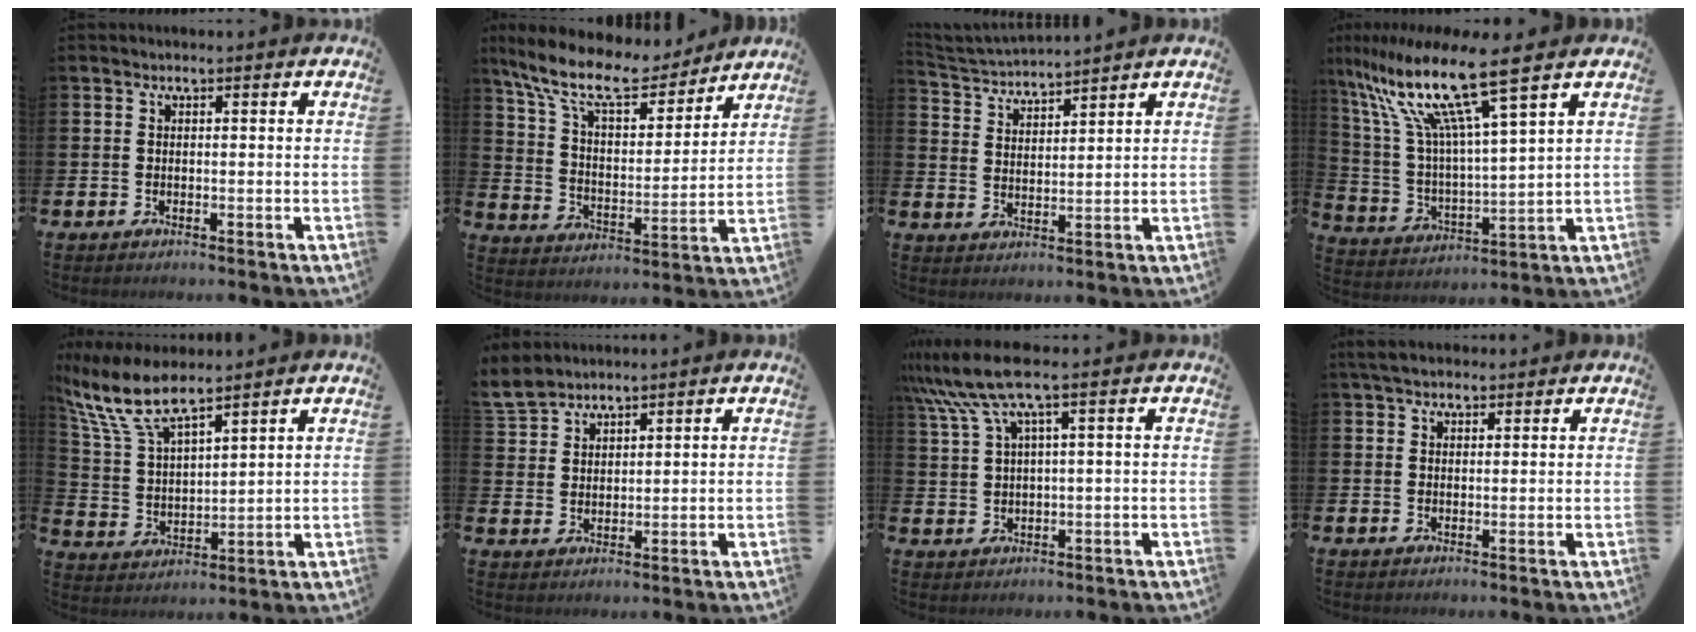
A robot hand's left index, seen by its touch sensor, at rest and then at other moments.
{"total": 11.7, "force": [10.2, 3.4, 4.6], "torque": [-0.127, -0.058, 0.179]}
{"total": 3.8, "force": [3.8, -0.1, 0.0], "torque": [-0.019, -0.025, 0.065]}
{"total": 13.3, "force": [9.4, 1.5, 9.2], "torque": [-0.215, -0.059, 0.149]}
{"total": 8.9, "force": [7.5, 2.1, 4.3], "torque": [-0.116, -0.027, 0.136]}
{"total": 4.6, "force": [4.4, 1.2, 0.4], "torque": [-0.021, -0.017, 0.083]}
{"total": 7.1, "force": [4.2, 1.3, 5.6], "torque": [-0.133, 0.001, 0.072]}
{"total": 3.6, "force": [3.1, 1.3, 1.2], "torque": [-0.023, -0.008, 0.055]}